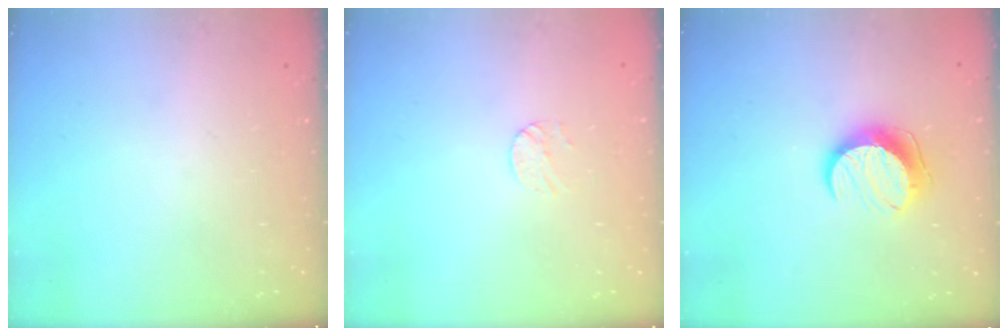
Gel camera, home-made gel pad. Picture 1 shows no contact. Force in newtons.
{"total": 4.3, "press": 4.3, "slide": 0.4}
{"total": 10.3, "press": 10.3, "slide": 0.1}